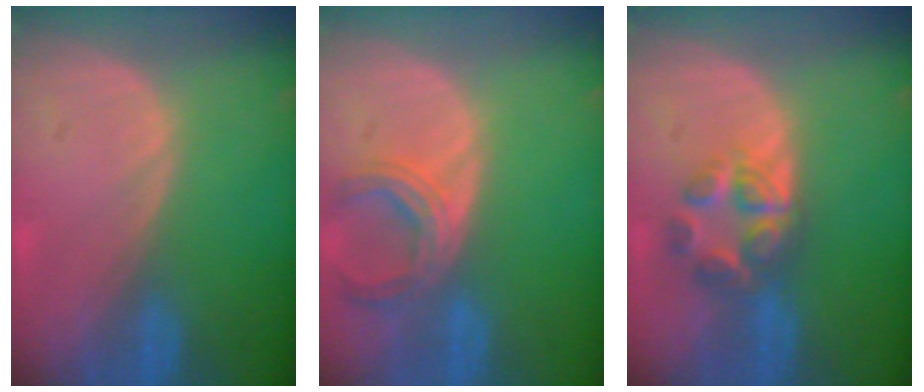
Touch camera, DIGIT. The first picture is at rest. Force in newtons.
{"total": 5.9, "press": 5.5, "slide": 2.2}
{"total": 6.4, "press": 5.6, "slide": 3.1}